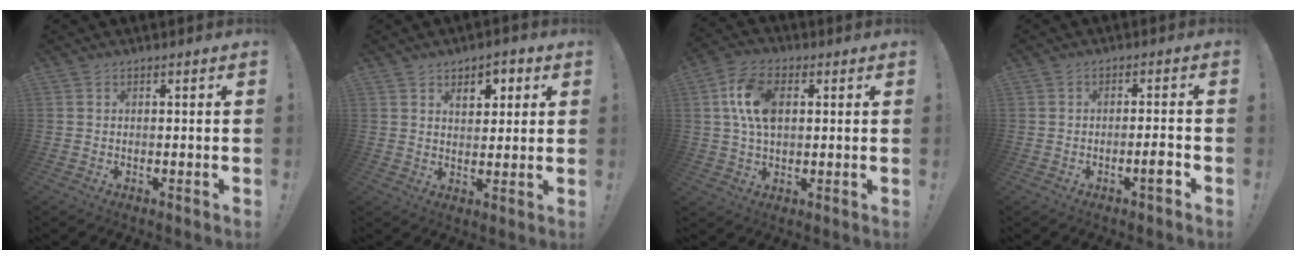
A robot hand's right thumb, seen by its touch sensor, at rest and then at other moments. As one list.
[{"total": 5.9, "force": [2.7, 4.0, 3.4], "torque": [-0.035, -0.008, 0.043]}, {"total": 11.8, "force": [2.5, 7.7, 8.6], "torque": [-0.162, 0.006, 0.047]}, {"total": 3.8, "force": [-2.2, 0.6, 3.1], "torque": [-0.043, 0.004, -0.036]}]